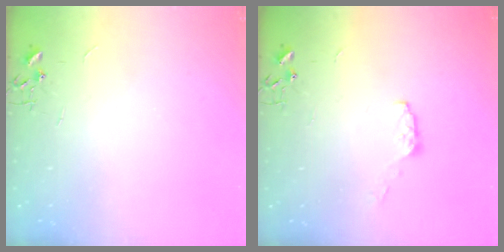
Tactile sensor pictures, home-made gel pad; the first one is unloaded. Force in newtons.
{"total": 4.3, "press": 4.3, "slide": 0.7}